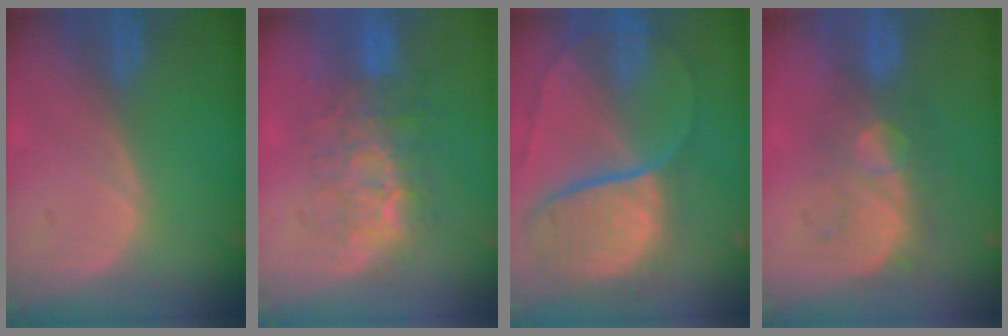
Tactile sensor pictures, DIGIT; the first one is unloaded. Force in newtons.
{"total": 8.2, "press": 8.0, "slide": 1.8}
{"total": 10.9, "press": 9.0, "slide": 6.1}
{"total": 8.6, "press": 7.5, "slide": 4.2}